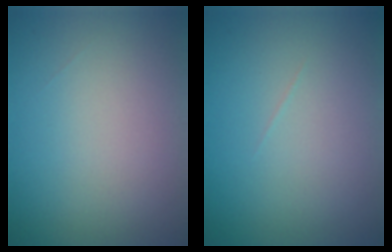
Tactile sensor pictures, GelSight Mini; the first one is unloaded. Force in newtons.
{"total": 0.0}